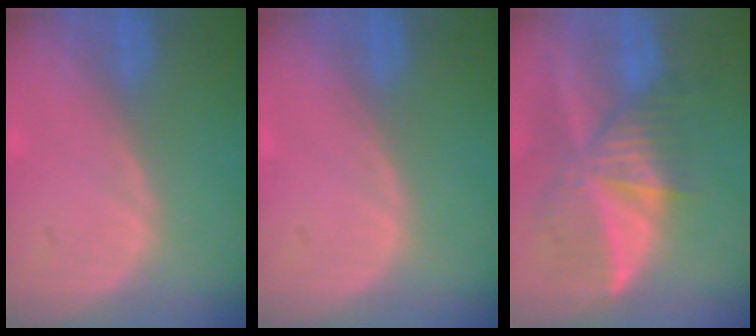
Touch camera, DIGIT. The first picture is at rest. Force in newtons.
{"total": 0.0}
{"total": 9.5, "press": 8.3, "slide": 4.6}